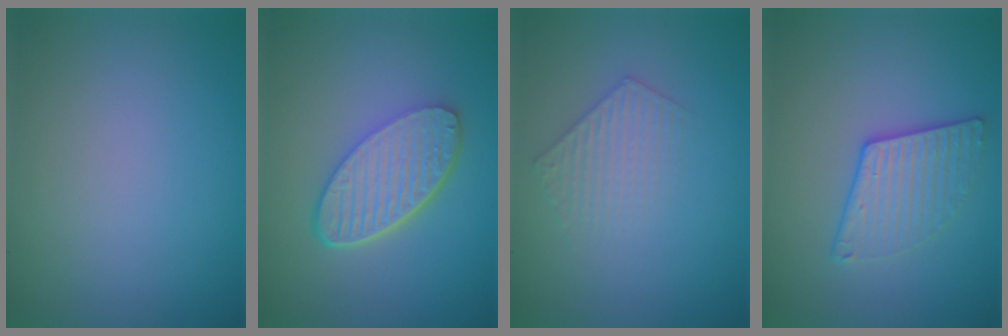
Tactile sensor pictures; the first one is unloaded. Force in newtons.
{"total": 6.0, "press": 4.4, "slide": 4.1}
{"total": 2.2, "press": 2.1, "slide": 0.4}
{"total": 3.2, "press": 2.9, "slide": 1.5}